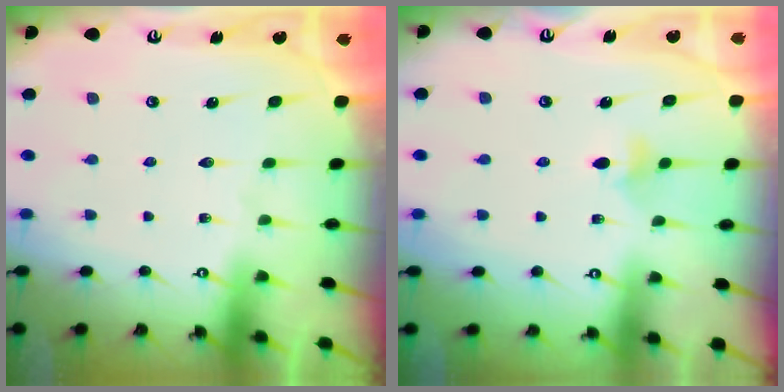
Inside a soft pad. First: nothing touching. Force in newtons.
{"total": 6.3, "press": 6.2, "slide": 1.0}